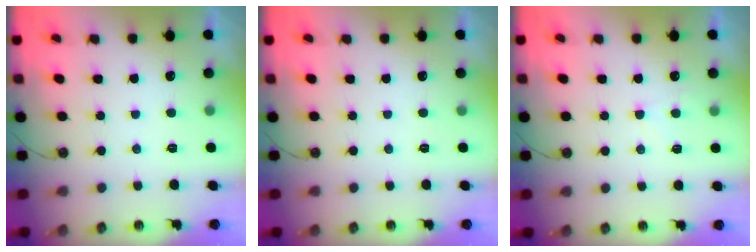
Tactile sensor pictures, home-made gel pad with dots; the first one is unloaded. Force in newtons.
{"total": 0.0}
{"total": 5.3, "press": 5.3, "slide": 0.6}